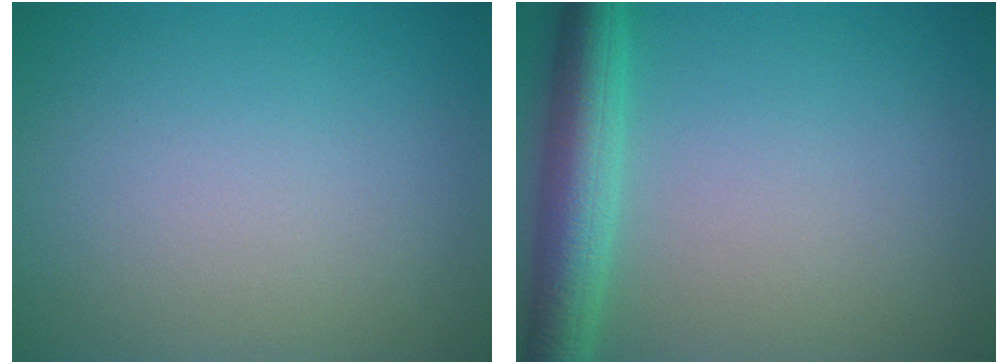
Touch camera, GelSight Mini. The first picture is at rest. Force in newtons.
{"total": 5.3, "press": 5.3, "slide": 0.1}